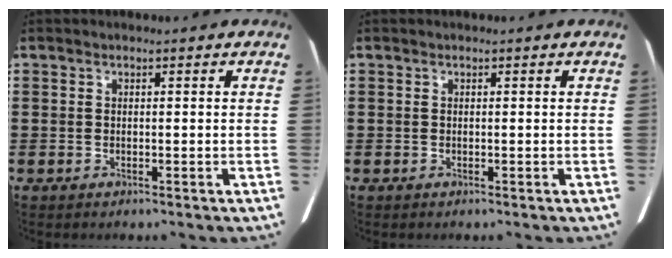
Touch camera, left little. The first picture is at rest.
{"total": 0.0}